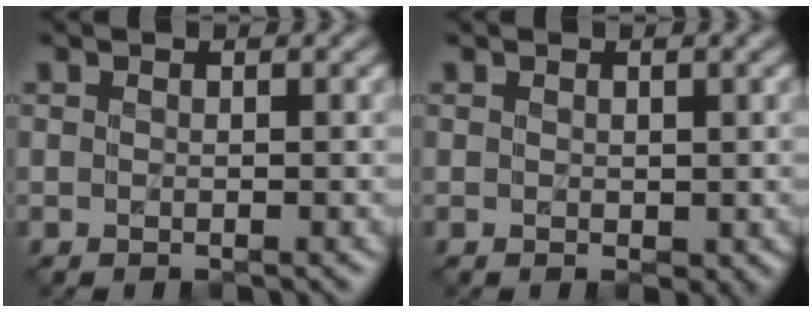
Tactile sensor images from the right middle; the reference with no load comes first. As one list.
[{"total": 1.1, "force": [0.3, 0.8, 0.8], "torque": [-0.012, 0.001, 0.008]}]